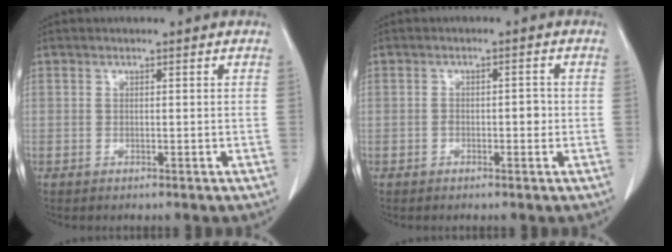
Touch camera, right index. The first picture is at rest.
{"total": 3.3, "force": [-0.7, 1.4, 2.8], "torque": [-0.043, 0.011, -0.008]}